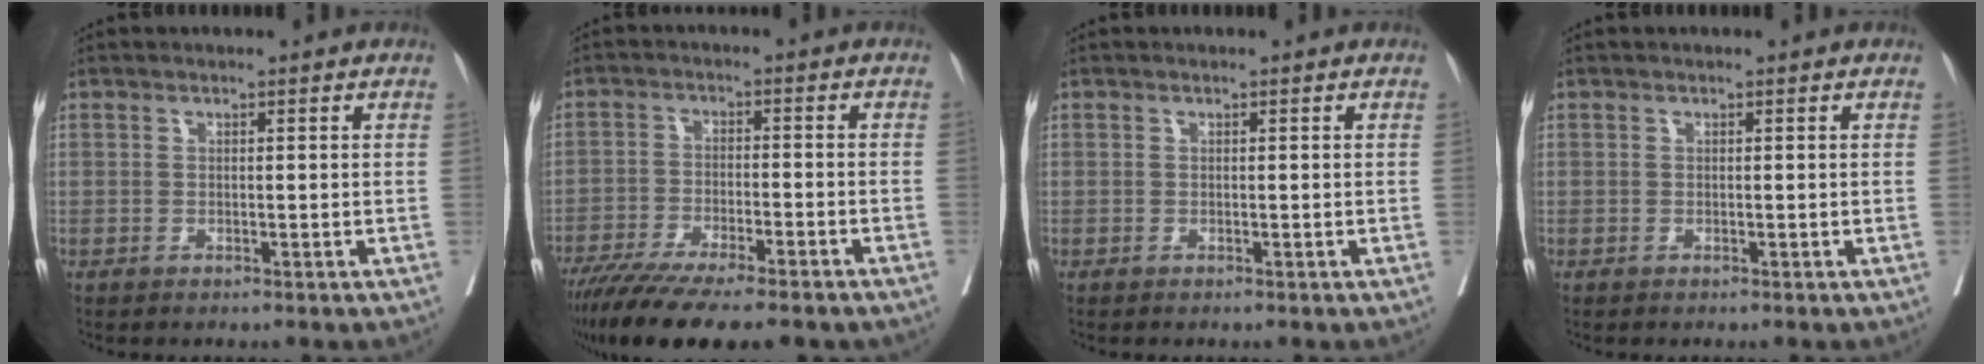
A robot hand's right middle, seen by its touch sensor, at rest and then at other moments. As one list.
[{"total": 15.4, "force": [-12.2, 2.3, 9.2], "torque": [-0.153, -0.033, -0.193]}, {"total": 0.0}, {"total": 0.0}]